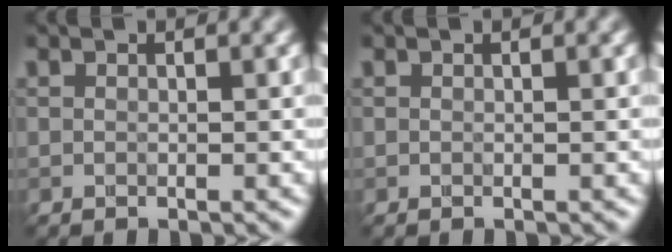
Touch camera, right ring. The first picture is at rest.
{"total": 0.0}